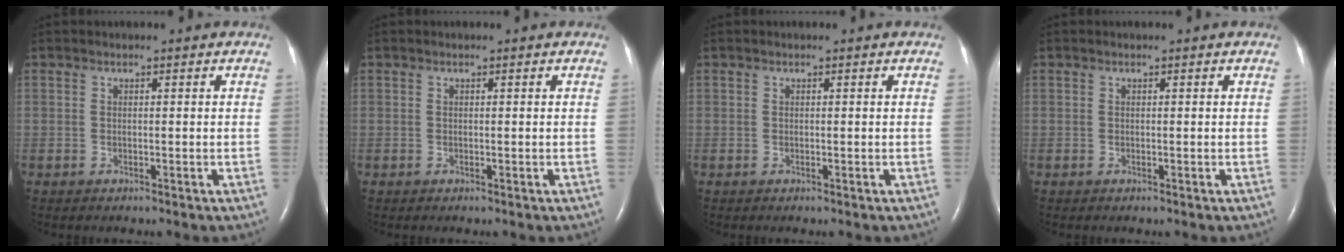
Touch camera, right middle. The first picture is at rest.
{"total": 0.0}
{"total": 0.0}
{"total": 0.0}